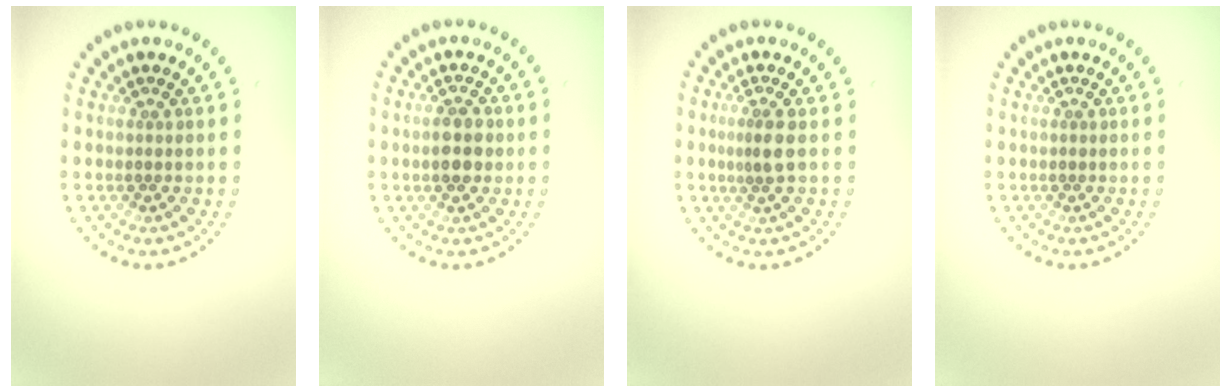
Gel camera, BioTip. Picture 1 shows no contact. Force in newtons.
{"total": 2.6, "press": 2.6, "slide": 0.1}
{"total": 2.0, "press": 1.6, "slide": 1.2}
{"total": 0.0}